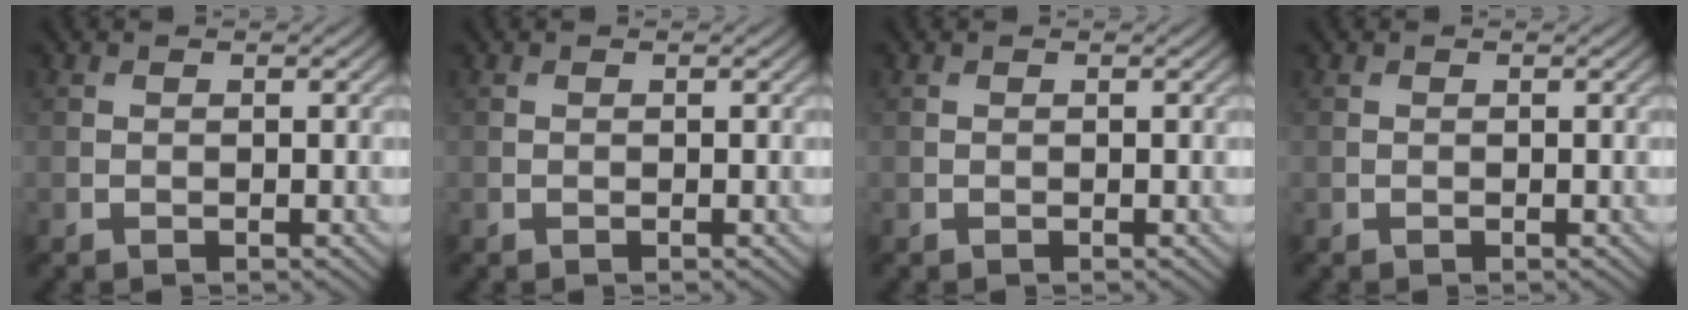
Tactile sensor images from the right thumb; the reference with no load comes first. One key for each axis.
{"total": 0.0}
{"total": 0.0}
{"total": 0.0}